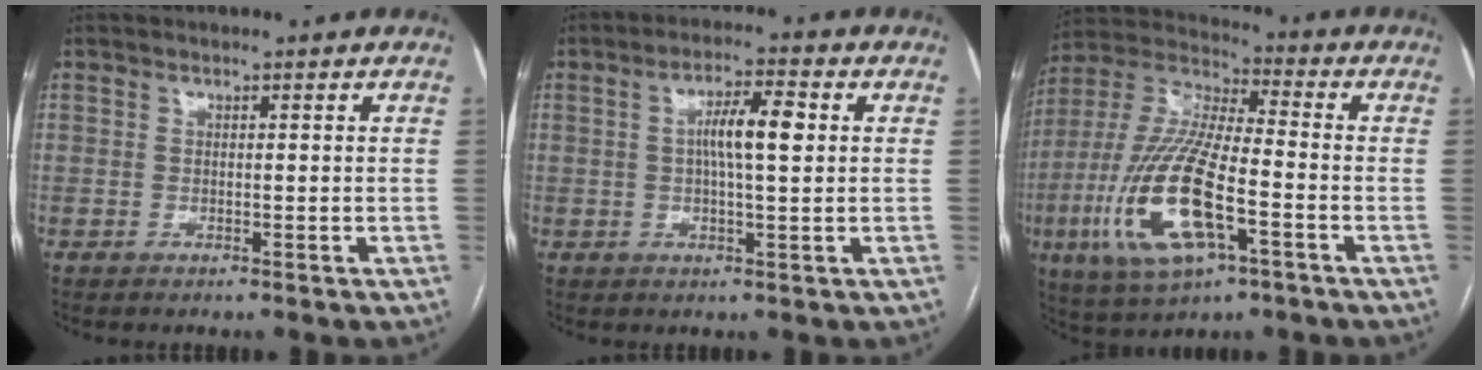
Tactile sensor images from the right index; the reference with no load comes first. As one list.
[{"total": 6.4, "force": [1.0, 1.0, 6.2], "torque": [-0.113, 0.013, 0.015]}, {"total": 18.6, "force": [-6.1, 4.6, 16.9], "torque": [-0.369, -0.016, -0.106]}]